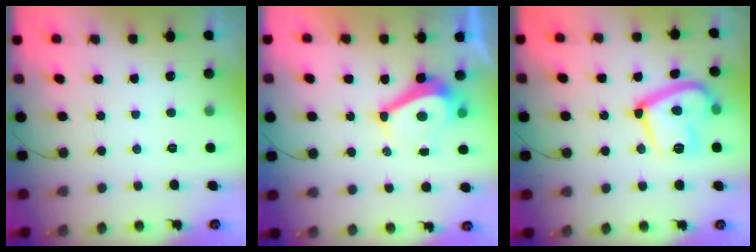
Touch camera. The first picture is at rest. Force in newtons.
{"total": 7.2, "press": 7.1, "slide": 0.7}
{"total": 15.6, "press": 15.6, "slide": 0.6}